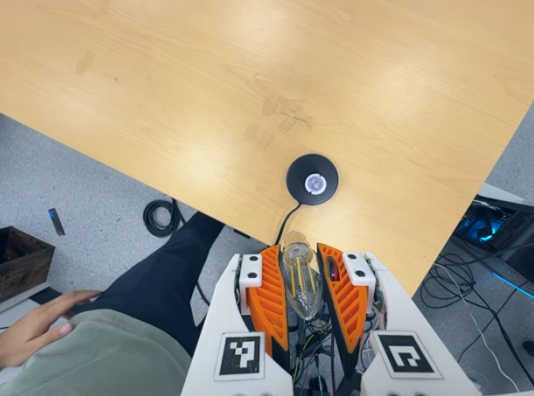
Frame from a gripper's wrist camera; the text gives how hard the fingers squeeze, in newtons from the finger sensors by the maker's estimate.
{"total": 19.9, "left": 21.4, "right": 18.4}